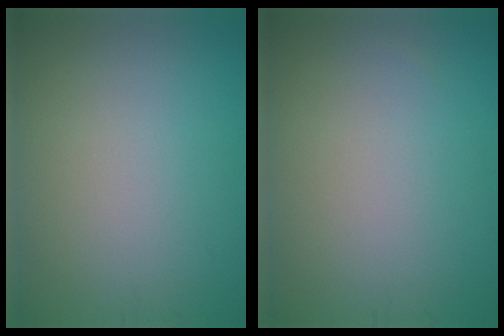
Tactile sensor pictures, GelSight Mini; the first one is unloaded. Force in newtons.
{"total": 0.0}